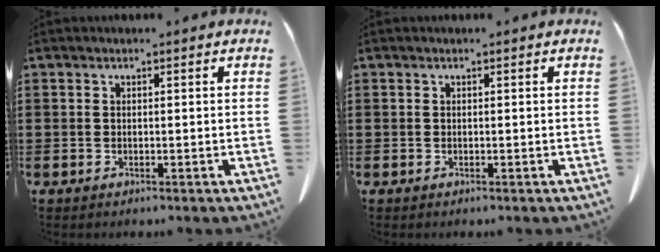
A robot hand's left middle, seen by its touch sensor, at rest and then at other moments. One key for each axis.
{"total": 0.0}